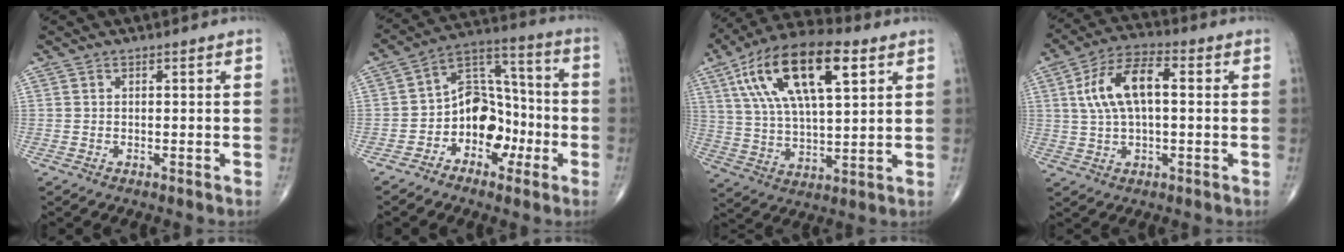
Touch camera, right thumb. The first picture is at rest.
{"total": 11.9, "force": [-4.0, 8.5, 7.3], "torque": [-0.073, 0.055, -0.076]}
{"total": 20.6, "force": [8.3, 8.4, 16.9], "torque": [-0.302, -0.002, 0.146]}
{"total": 11.6, "force": [1.9, 5.4, 10.0], "torque": [-0.192, 0.025, 0.030]}